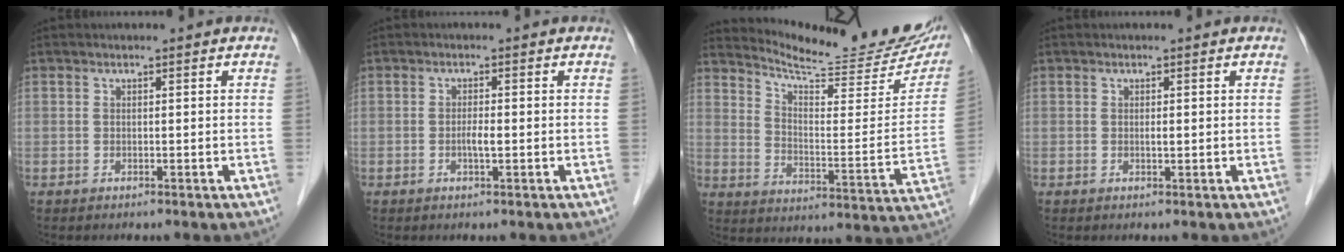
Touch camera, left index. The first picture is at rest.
{"total": 1.7, "force": [-0.7, 0.2, 1.6], "torque": [-0.030, -0.003, -0.014]}
{"total": 19.9, "force": [18.7, 2.0, 6.6], "torque": [-0.099, -0.074, 0.243]}
{"total": 0.6, "force": [-0.2, 0.1, 0.5], "torque": [-0.009, -0.005, -0.006]}